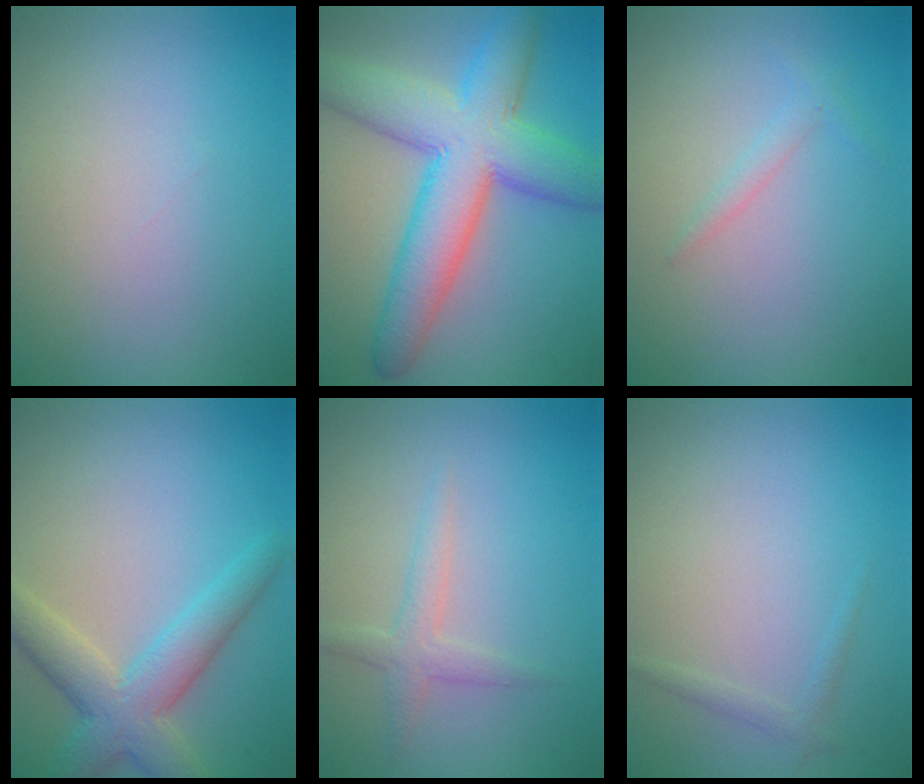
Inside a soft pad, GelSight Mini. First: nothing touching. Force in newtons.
{"total": 10.1, "press": 10.1, "slide": 0.2}
{"total": 1.1, "press": 1.1, "slide": 0.0}
{"total": 5.5, "press": 5.4, "slide": 0.3}
{"total": 1.9, "press": 1.9, "slide": 0.0}
{"total": 0.9, "press": 0.9, "slide": 0.1}